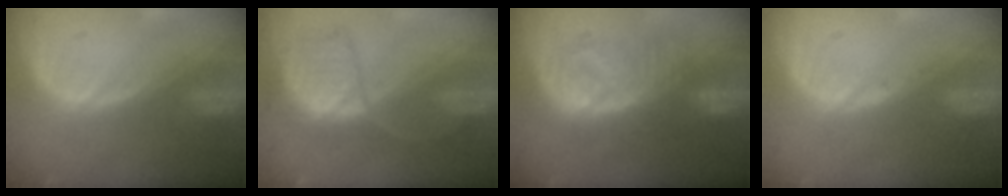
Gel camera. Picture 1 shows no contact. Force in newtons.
{"total": 7.6, "press": 7.6, "slide": 0.6}
{"total": 8.3, "press": 8.2, "slide": 0.8}
{"total": 0.6, "press": 0.5, "slide": 0.3}